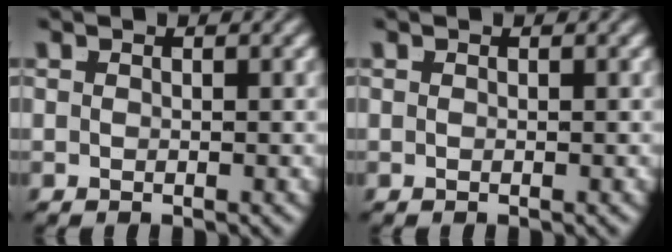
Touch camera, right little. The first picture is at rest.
{"total": 0.0}